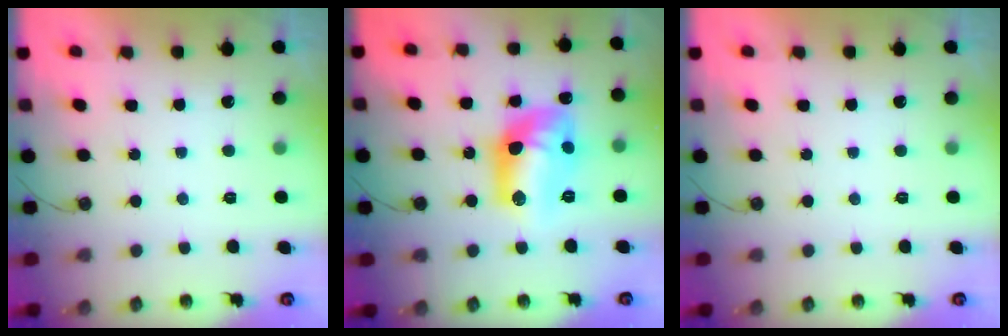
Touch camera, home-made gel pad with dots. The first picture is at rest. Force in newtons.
{"total": 13.5, "press": 13.5, "slide": 1.0}
{"total": 0.0}